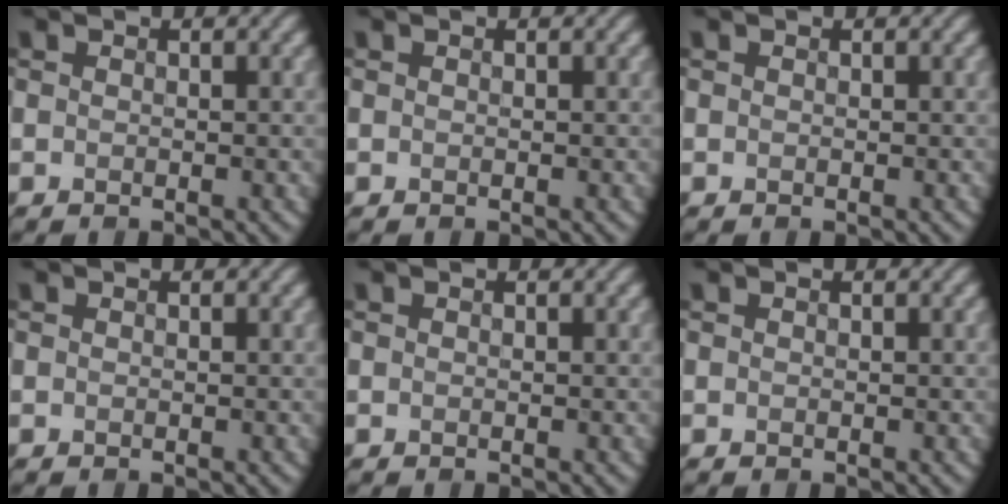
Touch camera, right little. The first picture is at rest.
{"total": 0.0}
{"total": 0.0}
{"total": 0.0}
{"total": 0.0}
{"total": 0.0}